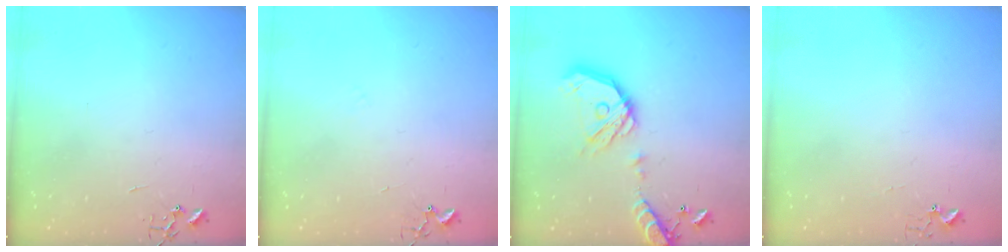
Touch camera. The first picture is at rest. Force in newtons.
{"total": 4.9, "press": 4.9, "slide": 0.5}
{"total": 18.1, "press": 17.8, "slide": 3.3}
{"total": 2.7, "press": 2.7, "slide": 0.3}